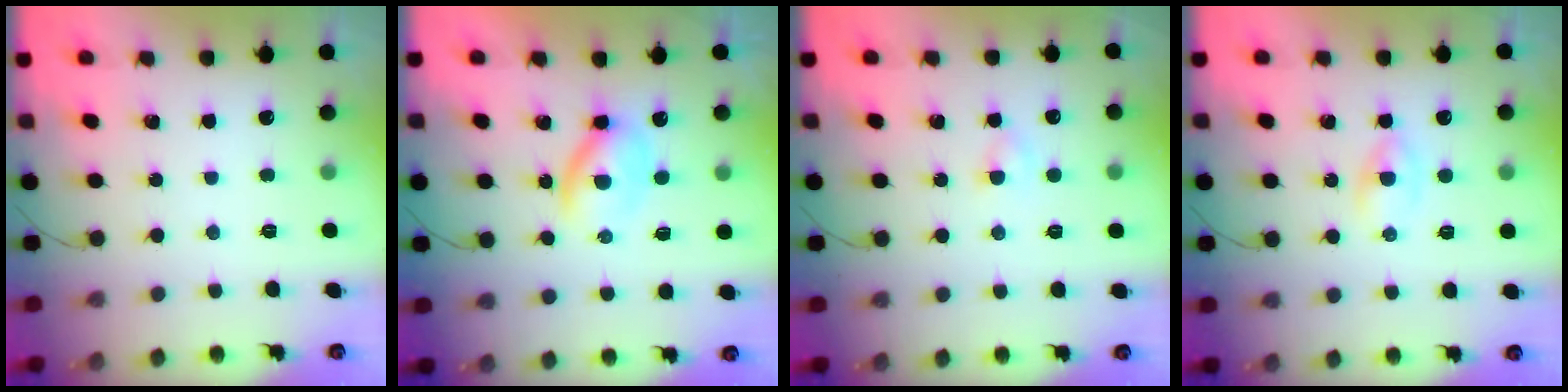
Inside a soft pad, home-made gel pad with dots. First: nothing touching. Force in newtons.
{"total": 3.9, "press": 3.9, "slide": 0.4}
{"total": 1.3, "press": 1.1, "slide": 0.7}
{"total": 1.9, "press": 1.6, "slide": 1.0}